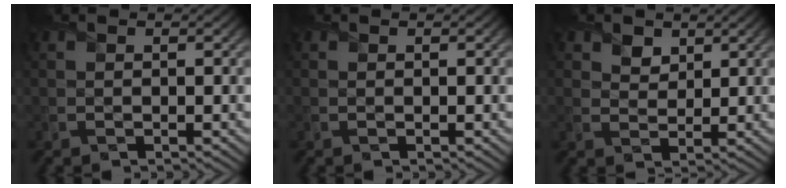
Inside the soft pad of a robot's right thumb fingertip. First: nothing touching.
{"total": 0.0}
{"total": 2.9, "force": [1.7, 2.0, 1.1], "torque": [-0.026, -0.007, 0.029]}